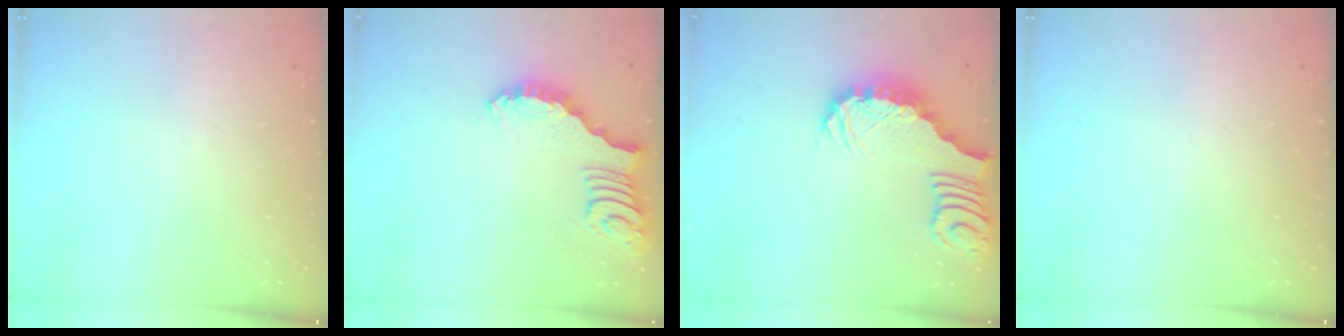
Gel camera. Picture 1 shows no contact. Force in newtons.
{"total": 2.6, "press": 2.6, "slide": 0.3}
{"total": 2.6, "press": 2.5, "slide": 0.5}
{"total": 0.0}